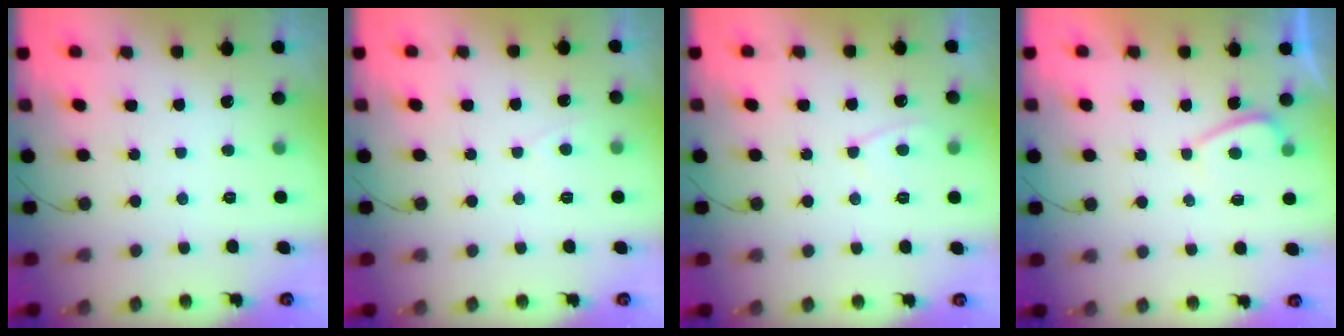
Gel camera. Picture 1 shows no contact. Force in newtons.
{"total": 2.1, "press": 2.1, "slide": 0.3}
{"total": 4.2, "press": 4.1, "slide": 0.5}
{"total": 2.0, "press": 1.9, "slide": 0.7}